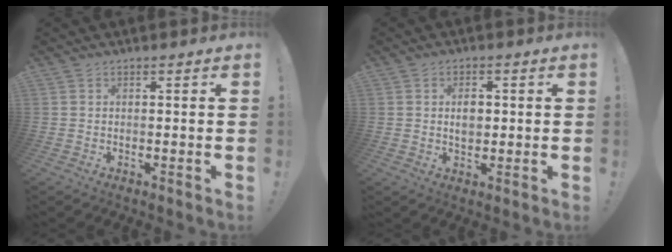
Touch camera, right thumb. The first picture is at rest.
{"total": 4.4, "force": [0.6, 3.0, 3.2], "torque": [-0.034, -0.003, 0.004]}